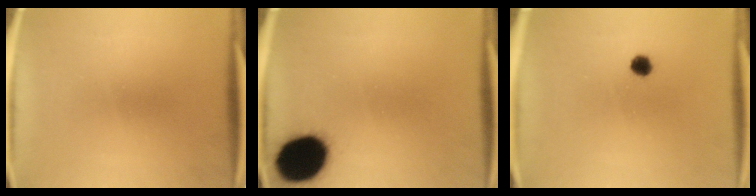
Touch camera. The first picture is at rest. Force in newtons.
{"total": 18.3}
{"total": 1.8}